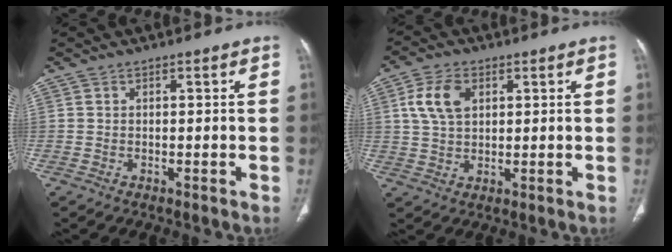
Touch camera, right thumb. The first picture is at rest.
{"total": 7.6, "force": [2.4, 4.9, 5.3], "torque": [-0.097, -0.001, 0.048]}